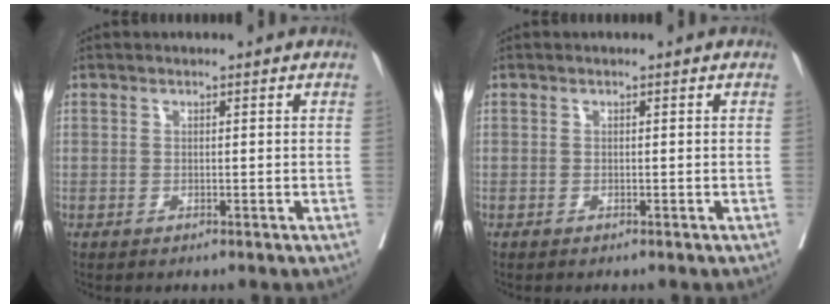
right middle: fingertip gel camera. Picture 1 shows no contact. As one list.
[{"total": 0.0}]